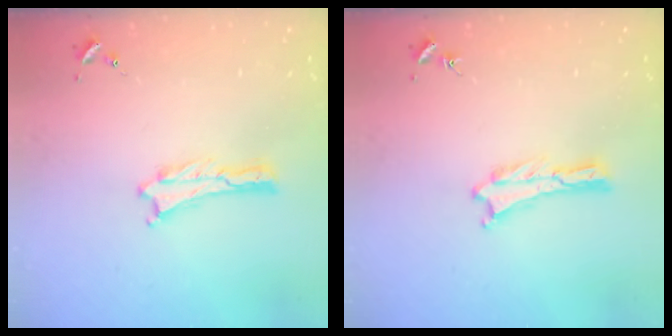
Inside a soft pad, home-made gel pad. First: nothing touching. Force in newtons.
{"total": 0.0}